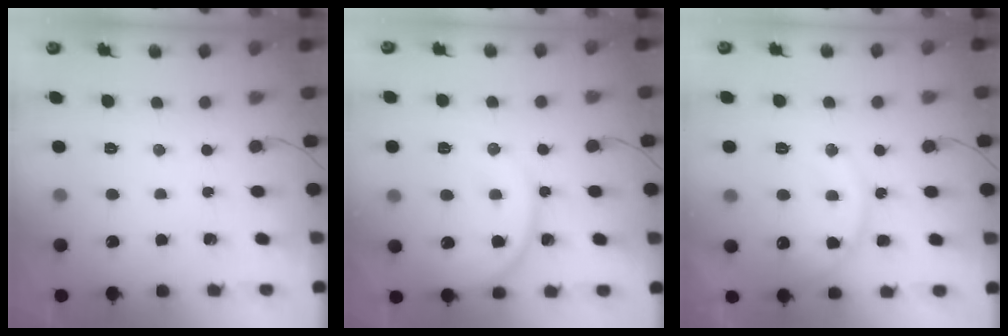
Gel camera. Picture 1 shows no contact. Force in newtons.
{"total": 12.4, "press": 12.3, "slide": 1.1}
{"total": 12.8, "press": 12.7, "slide": 0.7}